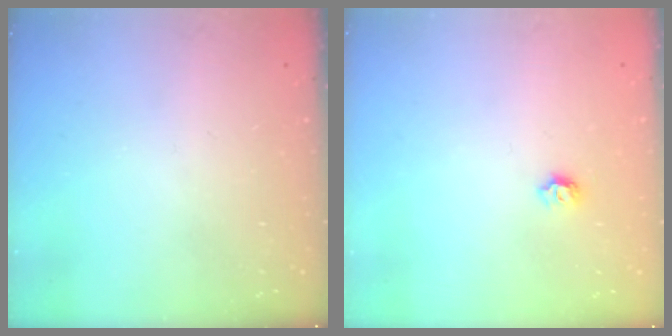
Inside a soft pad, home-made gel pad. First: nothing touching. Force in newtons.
{"total": 5.5, "press": 5.5, "slide": 0.5}